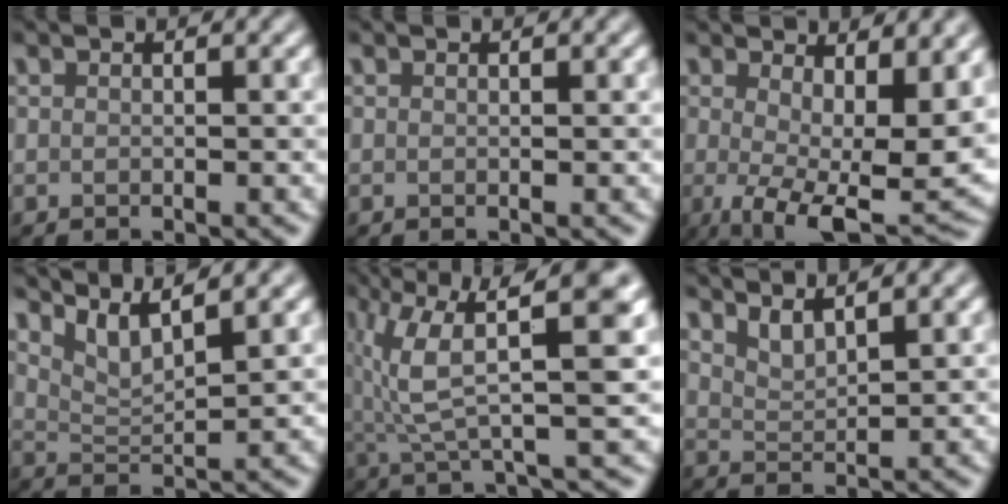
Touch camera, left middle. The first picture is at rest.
{"total": 0.0}
{"total": 11.2, "force": [0.3, 4.7, 10.1], "torque": [-0.154, -0.020, 0.016]}
{"total": 3.6, "force": [2.9, 0.6, 2.0], "torque": [-0.041, 0.000, 0.060]}
{"total": 7.6, "force": [1.9, 1.7, 7.2], "torque": [-0.143, 0.008, 0.035]}
{"total": 2.1, "force": [1.8, 0.3, 0.9], "torque": [-0.016, -0.004, 0.037]}